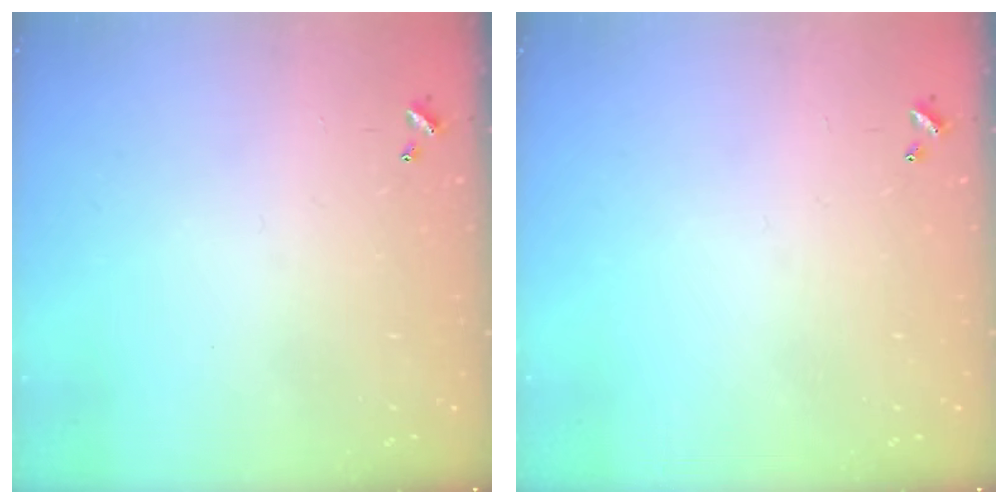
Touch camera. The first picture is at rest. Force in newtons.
{"total": 0.0}